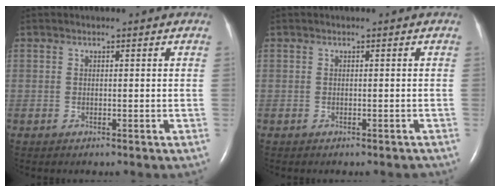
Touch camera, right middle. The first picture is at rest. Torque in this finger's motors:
{"motor_torque": [-0.16, 0.05, 0.02, 0.00]}